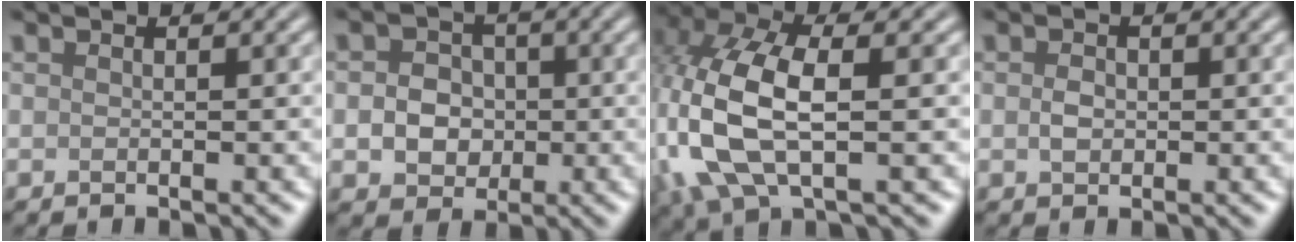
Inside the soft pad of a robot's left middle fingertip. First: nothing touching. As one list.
[{"total": 4.0, "force": [-0.4, 3.4, 2.0], "torque": [-0.020, -0.002, -0.014]}, {"total": 8.7, "force": [-1.3, 4.1, 7.5], "torque": [-0.181, 0.011, -0.035]}, {"total": 1.5, "force": [0.0, 1.1, 0.9], "torque": [-0.019, 0.000, -0.003]}]